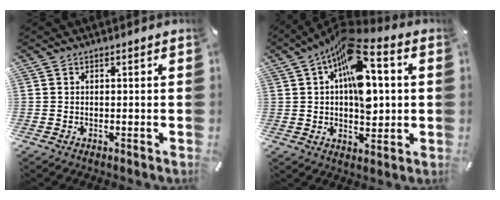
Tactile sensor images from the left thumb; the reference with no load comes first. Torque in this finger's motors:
{"motor_torque": [2.80, 2.21, 2.48, -0.29, 0.29]}